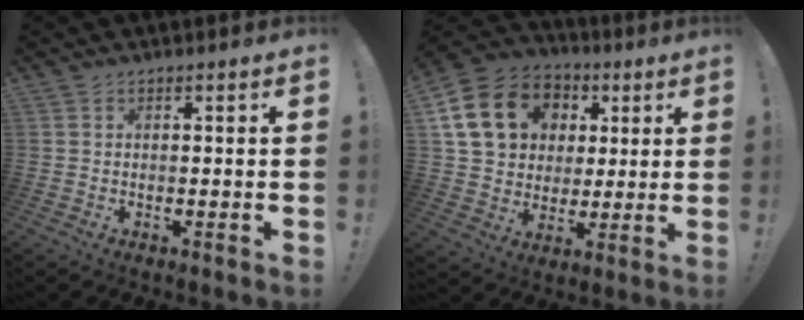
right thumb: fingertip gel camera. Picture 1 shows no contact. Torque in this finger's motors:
{"motor_torque": [0.32, 0.50, 0.80, 0.74, 0.29]}